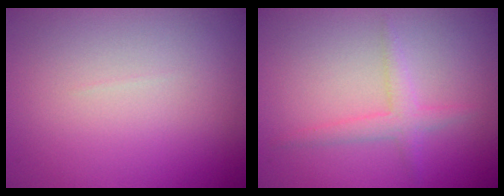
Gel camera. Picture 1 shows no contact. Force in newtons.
{"total": 2.0, "press": 2.0, "slide": 0.0}